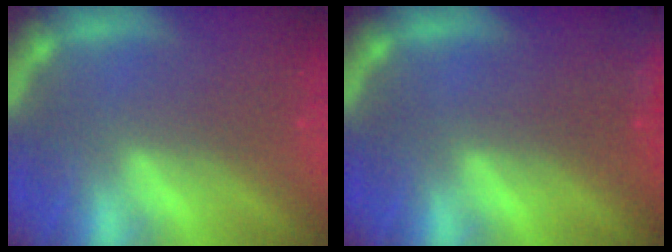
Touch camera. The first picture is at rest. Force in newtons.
{"total": 8.5}